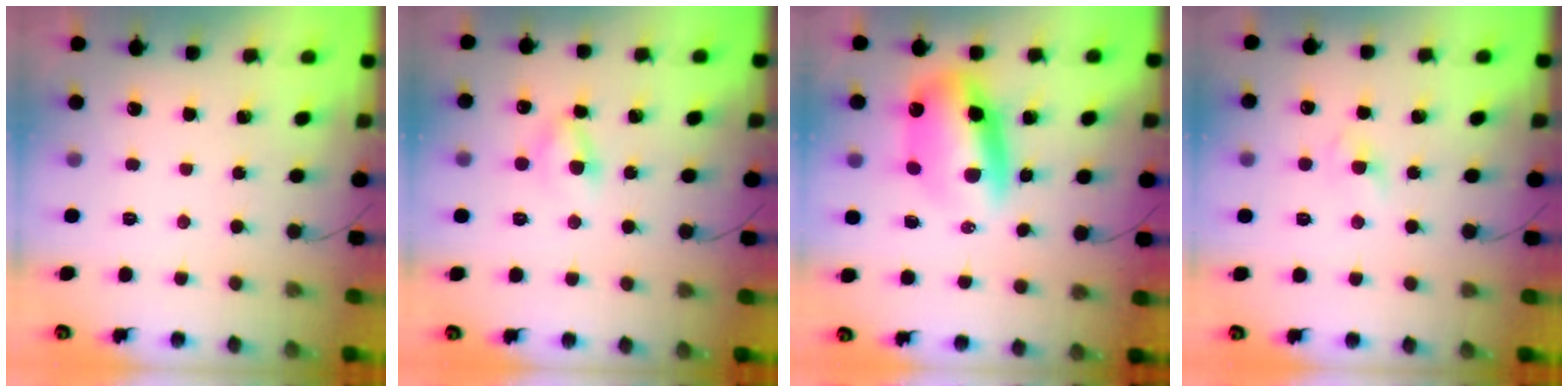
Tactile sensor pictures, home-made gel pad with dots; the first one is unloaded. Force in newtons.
{"total": 4.2, "press": 3.9, "slide": 1.5}
{"total": 11.8, "press": 11.5, "slide": 2.8}
{"total": 1.9, "press": 1.7, "slide": 0.8}